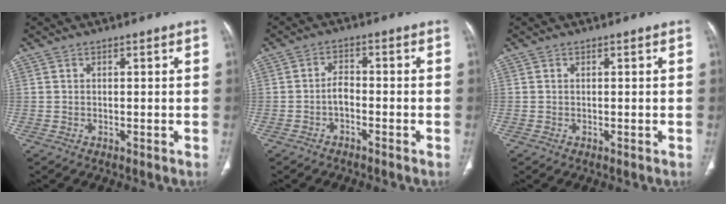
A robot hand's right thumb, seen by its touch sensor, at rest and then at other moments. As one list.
[{"total": 2.7, "force": [-1.4, 1.3, 1.9], "torque": [-0.034, 0.020, -0.029]}, {"total": 0.0}]